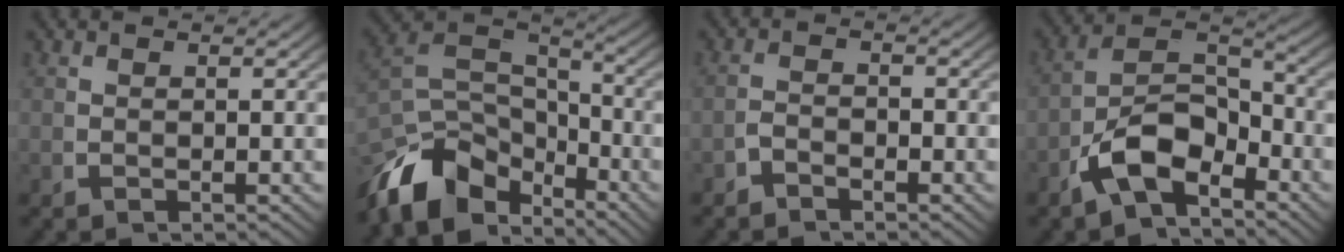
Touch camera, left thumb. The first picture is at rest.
{"total": 12.1, "force": [-3.2, 8.5, 8.0], "torque": [-0.161, -0.041, -0.041]}
{"total": 1.5, "force": [-1.4, 0.6, 0.2], "torque": [0.001, -0.005, -0.029]}
{"total": 8.6, "force": [-2.6, 5.4, 6.1], "torque": [-0.124, -0.029, -0.038]}